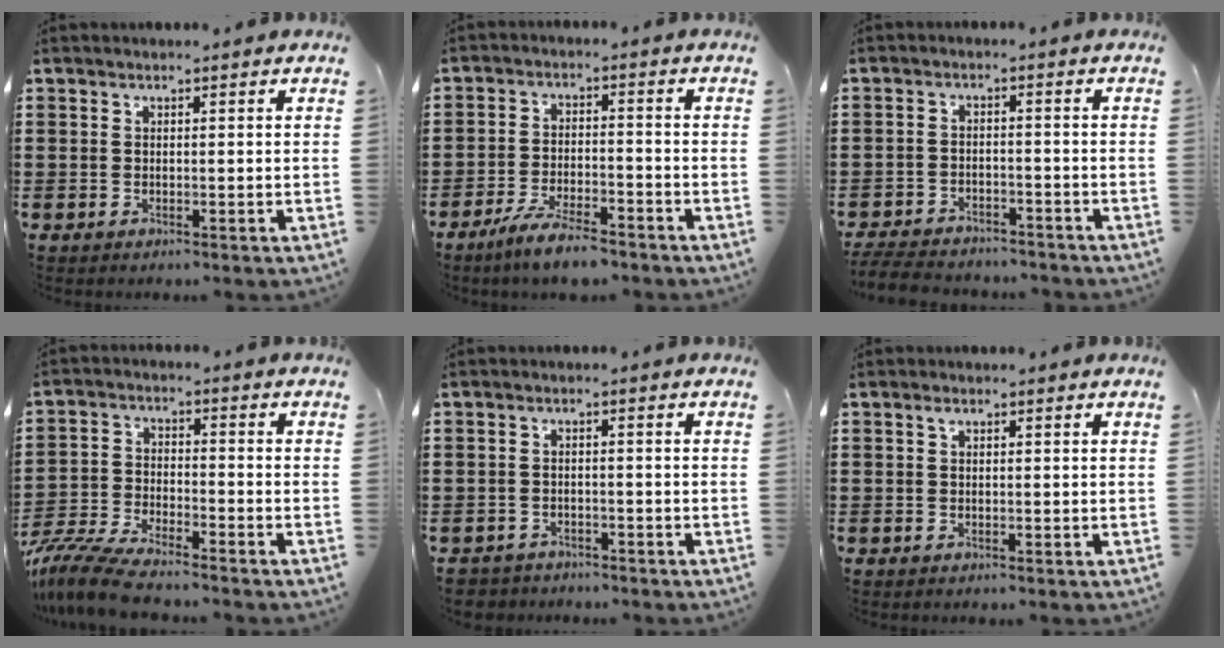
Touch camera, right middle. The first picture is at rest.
{"total": 5.8, "force": [-5.0, 0.7, 2.8], "torque": [-0.063, -0.007, -0.100]}
{"total": 4.6, "force": [-4.5, 0.7, 0.6], "torque": [-0.013, 0.001, -0.094]}
{"total": 7.4, "force": [-6.9, 0.6, 2.6], "torque": [-0.075, -0.009, -0.142]}
{"total": 2.0, "force": [-2.0, 0.5, -0.2], "torque": [-0.002, -0.002, -0.045]}
{"total": 0.8, "force": [0.4, 0.3, 0.6], "torque": [-0.012, 0.004, 0.007]}